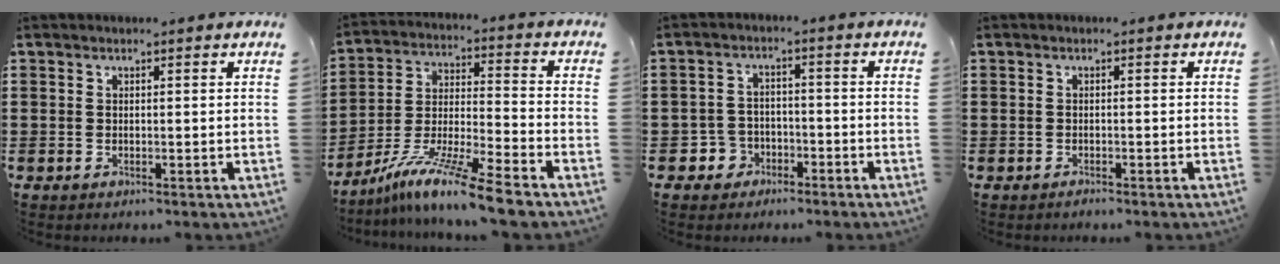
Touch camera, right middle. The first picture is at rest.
{"total": 11.1, "force": [-9.1, -0.5, 6.2], "torque": [-0.120, 0.002, -0.182]}
{"total": 3.5, "force": [-2.4, 2.6, 0.4], "torque": [-0.025, 0.004, -0.053]}
{"total": 0.6, "force": [-0.6, 0.1, 0.1], "torque": [-0.002, -0.001, -0.013]}